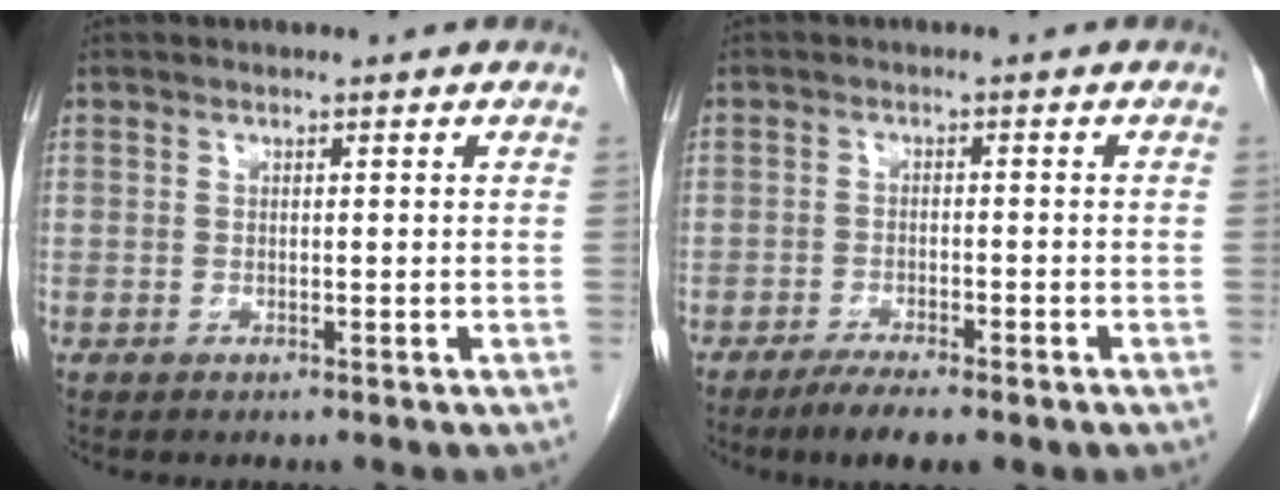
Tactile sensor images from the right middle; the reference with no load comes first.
{"total": 5.2, "force": [-3.8, 0.9, 3.5], "torque": [-0.056, -0.010, -0.056]}